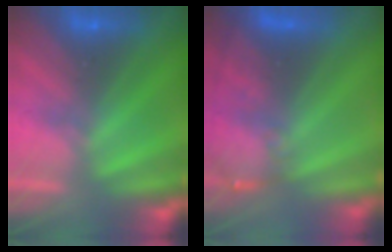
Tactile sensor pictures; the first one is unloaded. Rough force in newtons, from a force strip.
{"total": 3.2}